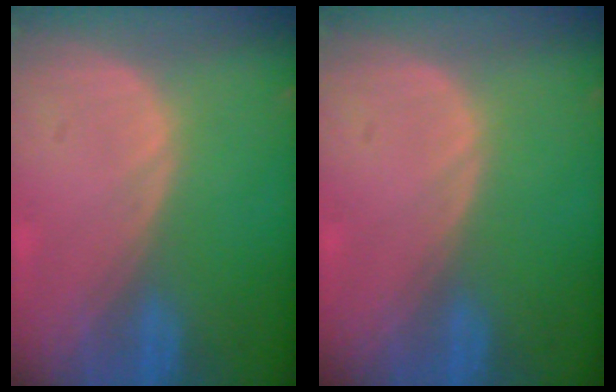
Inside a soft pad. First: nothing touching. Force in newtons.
{"total": 0.0}